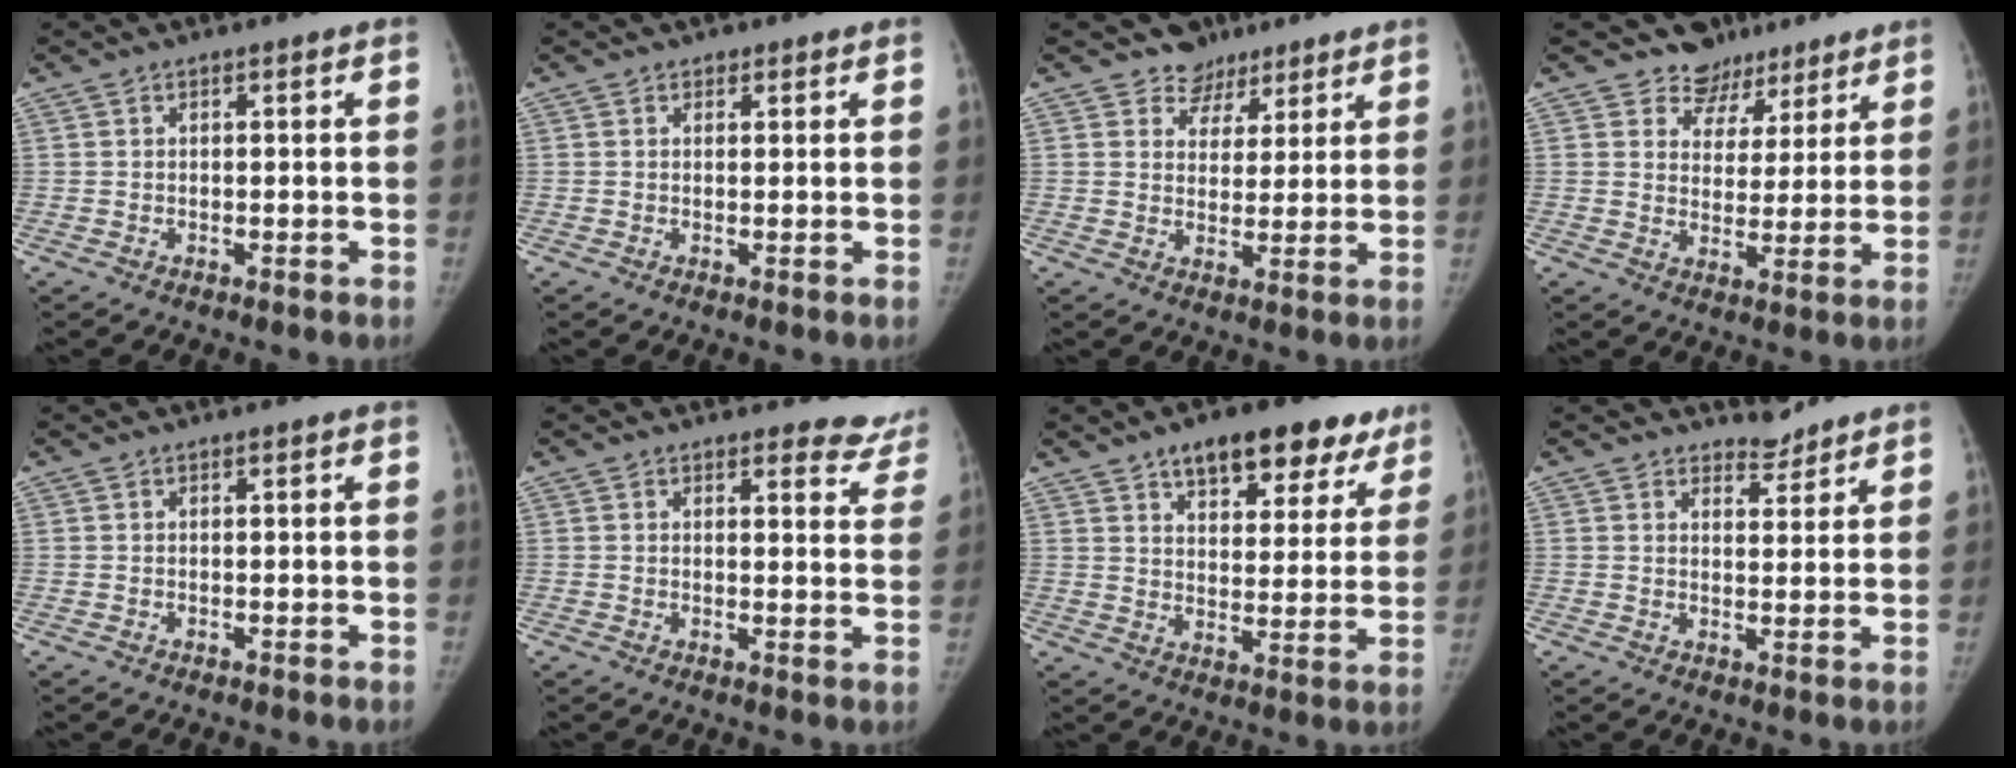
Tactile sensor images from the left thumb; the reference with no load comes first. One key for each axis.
{"total": 0.9, "fx": 0.6, "fy": 0.7, "fz": 0.1, "tx": 0.010, "ty": -0.003, "tz": 0.005}
{"total": 6.3, "fx": 4.5, "fy": 4.4, "fz": -0.3, "tx": 0.035, "ty": -0.031, "tz": 0.064}
{"total": 8.0, "fx": 6.1, "fy": 5.2, "fz": -0.2, "tx": 0.041, "ty": -0.043, "tz": 0.084}
{"total": 0.0}
{"total": 7.4, "fx": 6.9, "fy": 2.7, "fz": 0.1, "tx": 0.051, "ty": -0.045, "tz": 0.048}
{"total": 16.7, "fx": 10.8, "fy": 8.0, "fz": 9.9, "tx": -0.075, "ty": -0.028, "tz": 0.150}
{"total": 3.2, "fx": 3.0, "fy": 1.2, "fz": 0.0, "tx": 0.020, "ty": -0.025, "tz": 0.044}